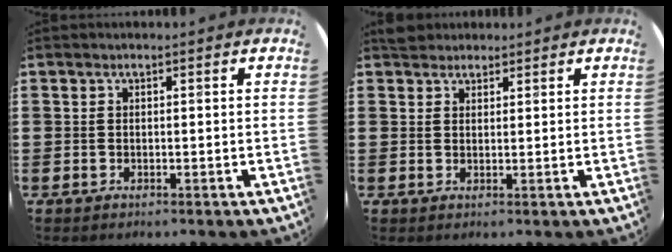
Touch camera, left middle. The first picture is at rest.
{"total": 1.7, "force": [1.6, 0.7, 0.0], "torque": [0.004, 0.002, 0.030]}